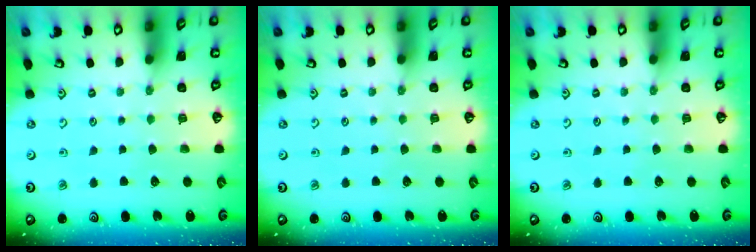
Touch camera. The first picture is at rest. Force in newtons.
{"total": 0.0}
{"total": 0.0}